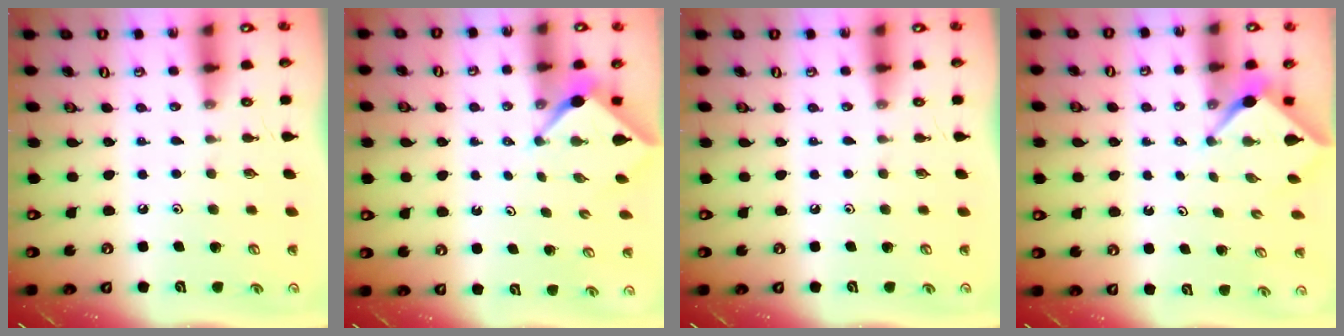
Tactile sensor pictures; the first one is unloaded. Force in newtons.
{"total": 2.5, "press": 2.5, "slide": 0.3}
{"total": 0.0}
{"total": 2.5, "press": 2.5, "slide": 0.3}